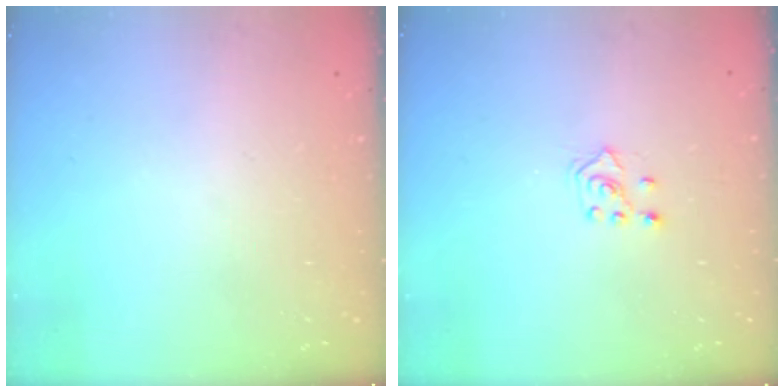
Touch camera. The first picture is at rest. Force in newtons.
{"total": 4.0, "press": 3.9, "slide": 1.0}